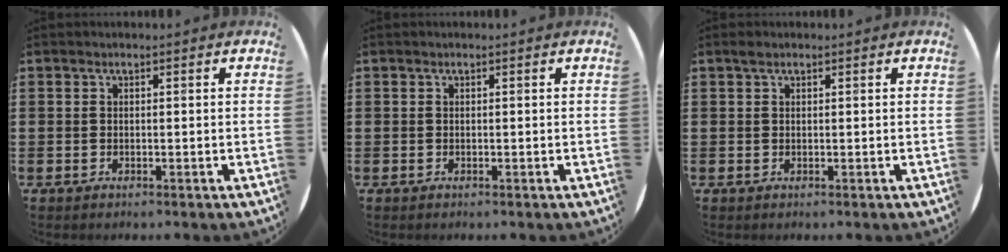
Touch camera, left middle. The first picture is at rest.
{"total": 0.0}
{"total": 0.6, "force": [0.5, 0.3, 0.3], "torque": [0.001, -0.001, 0.007]}